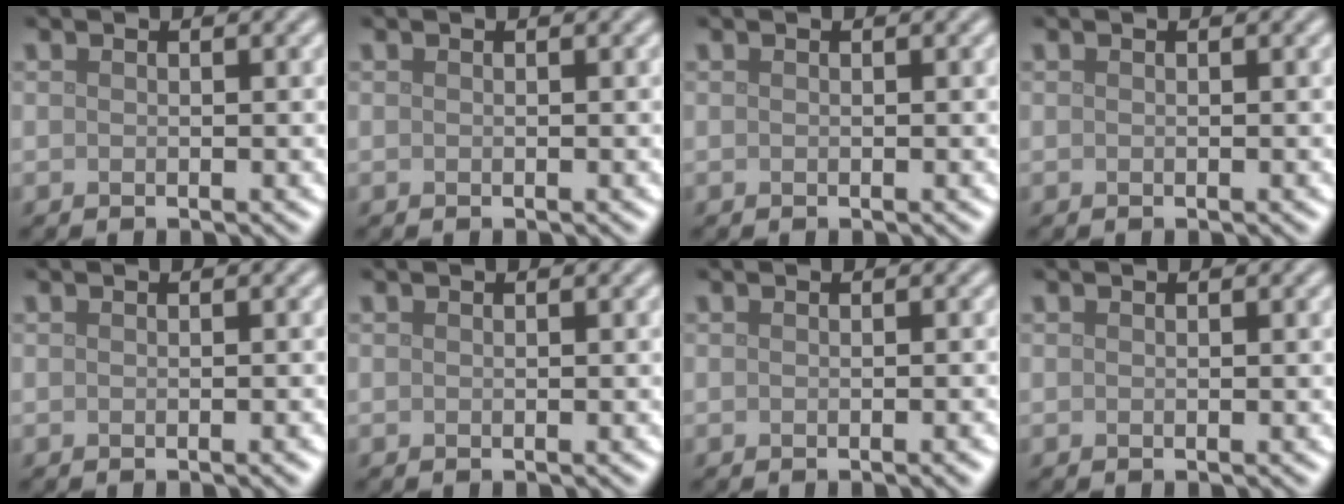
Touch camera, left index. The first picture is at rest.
{"total": 0.0}
{"total": 0.0}
{"total": 0.0}
{"total": 0.7, "force": [-0.3, 0.1, 0.6], "torque": [-0.006, 0.002, -0.003]}
{"total": 0.0}
{"total": 1.0, "force": [-0.4, 0.2, 0.9], "torque": [-0.007, 0.001, -0.005]}
{"total": 0.0}